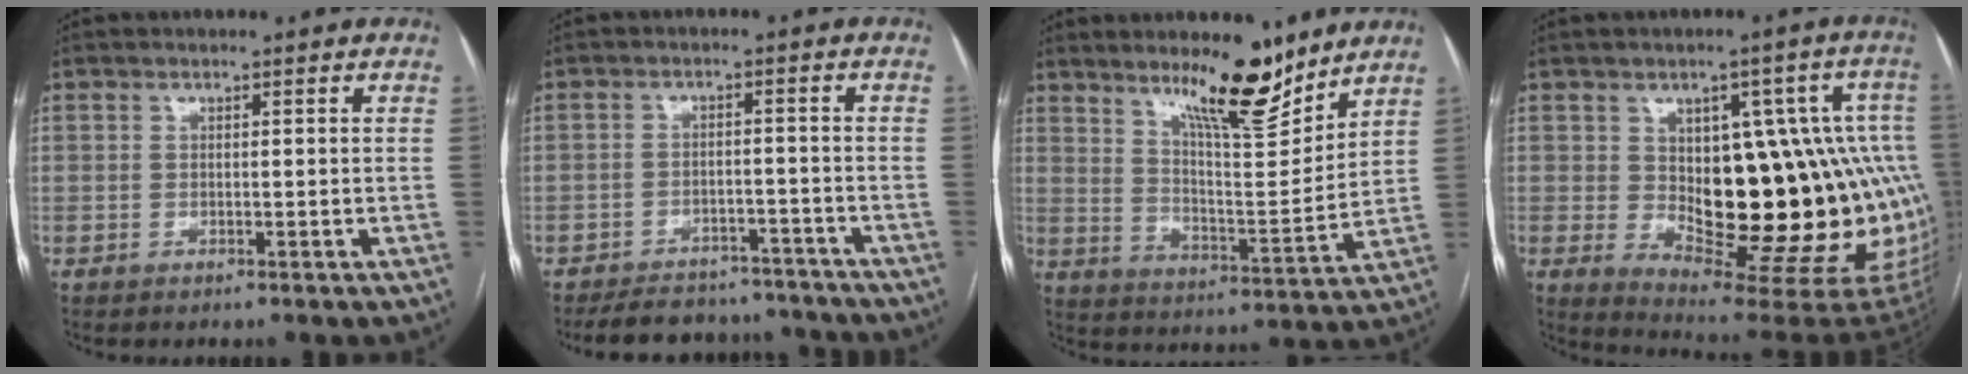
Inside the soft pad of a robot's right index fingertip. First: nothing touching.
{"total": 11.8, "force": [-10.8, 4.3, 2.1], "torque": [-0.027, 0.012, -0.138]}
{"total": 12.9, "force": [9.8, 1.9, 8.1], "torque": [-0.126, -0.021, 0.166]}
{"total": 24.4, "force": [-1.1, 9.0, 22.7], "torque": [-0.217, 0.022, 0.010]}